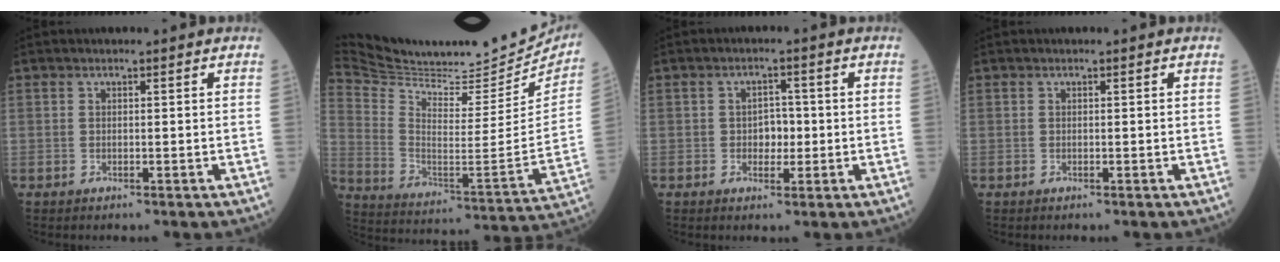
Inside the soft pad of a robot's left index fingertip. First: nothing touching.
{"total": 29.9, "force": [26.9, 6.8, 11.1], "torque": [-0.211, -0.067, 0.382]}
{"total": 3.0, "force": [-0.3, 2.1, 2.2], "torque": [-0.030, 0.006, -0.004]}
{"total": 0.0}